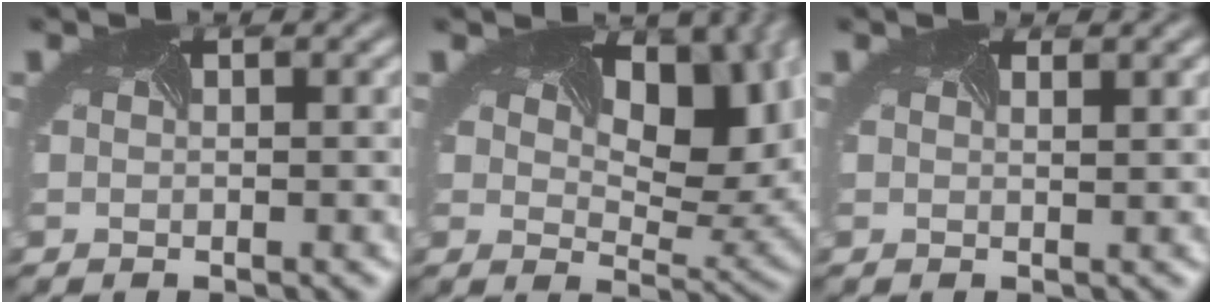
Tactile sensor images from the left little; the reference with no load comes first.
{"total": 11.0, "force": [4.1, 6.0, 8.2], "torque": [-0.103, 0.000, 0.069]}
{"total": 0.7, "force": [0.6, 0.2, 0.4], "torque": [0.011, 0.005, -0.010]}